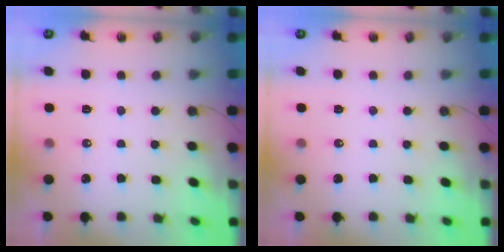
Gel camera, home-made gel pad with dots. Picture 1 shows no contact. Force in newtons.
{"total": 0.0}